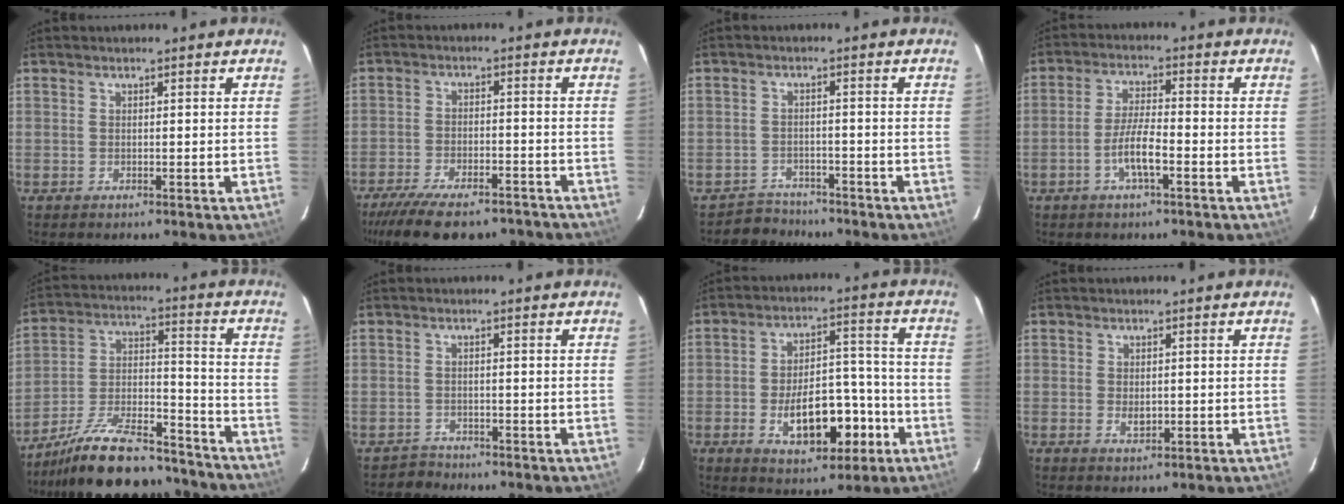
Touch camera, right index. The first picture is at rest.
{"total": 17.9, "force": [-14.6, 5.6, 8.6], "torque": [-0.180, -0.026, -0.213]}
{"total": 4.0, "force": [-3.4, 1.8, -0.6], "torque": [0.000, 0.014, -0.059]}
{"total": 5.7, "force": [-2.6, 0.9, 5.0], "torque": [-0.102, 0.003, -0.050]}
{"total": 23.0, "force": [-19.3, 6.7, 10.7], "torque": [-0.196, 0.007, -0.287]}
{"total": 2.0, "force": [-1.7, 0.9, -0.6], "torque": [0.007, 0.009, -0.029]}
{"total": 13.7, "force": [-5.3, 7.0, 10.5], "torque": [-0.180, 0.024, -0.059]}
{"total": 2.3, "force": [-0.3, 1.6, 1.7], "torque": [-0.028, -0.002, -0.002]}